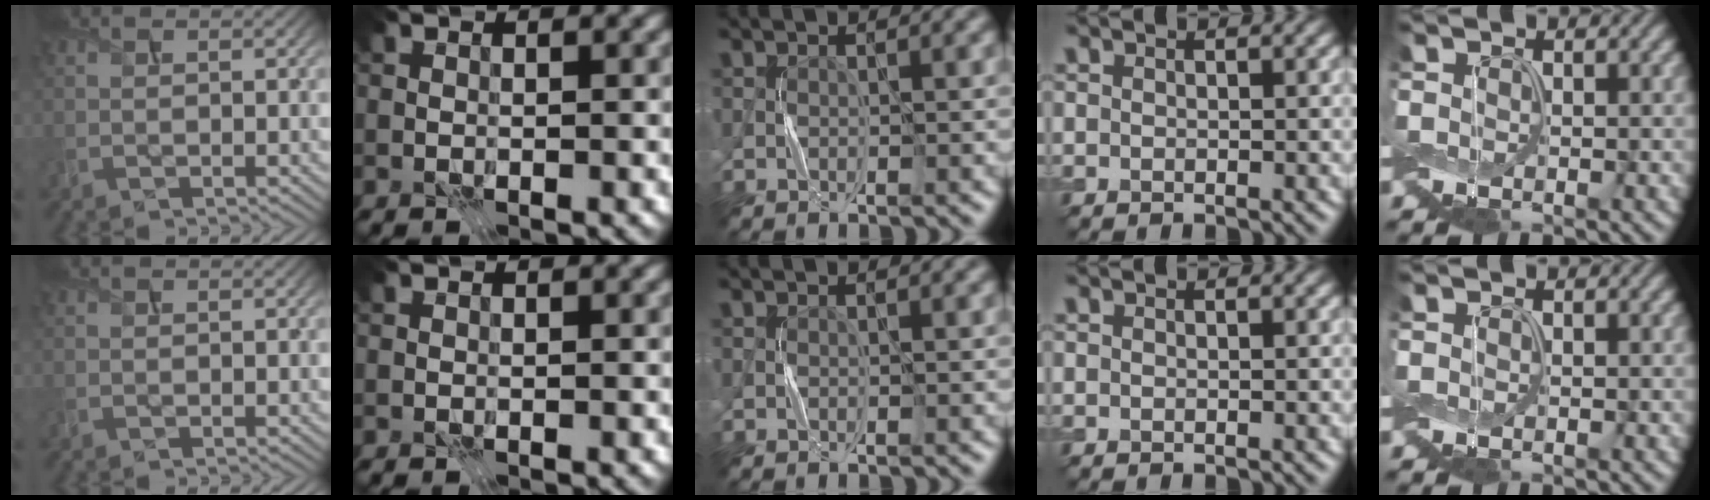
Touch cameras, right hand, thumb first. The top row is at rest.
{}